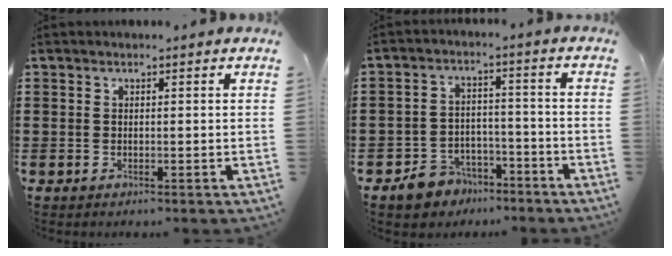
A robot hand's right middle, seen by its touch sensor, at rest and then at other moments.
{"total": 5.6, "force": [-4.9, 2.6, 0.5], "torque": [-0.021, 0.018, -0.100]}